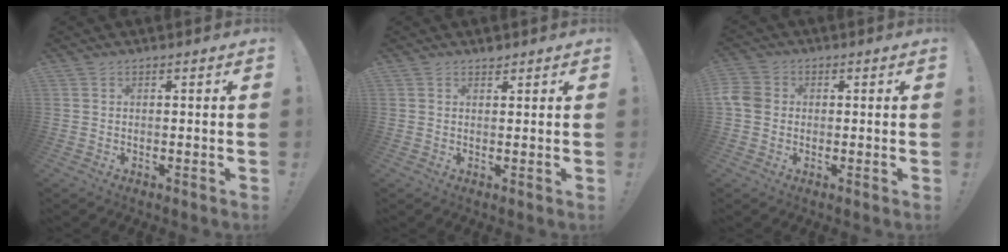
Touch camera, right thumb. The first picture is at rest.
{"total": 1.3, "force": [1.3, 0.2, 0.1], "torque": [0.013, -0.011, 0.022]}
{"total": 6.0, "force": [0.0, 5.1, 3.1], "torque": [-0.072, 0.010, 0.001]}